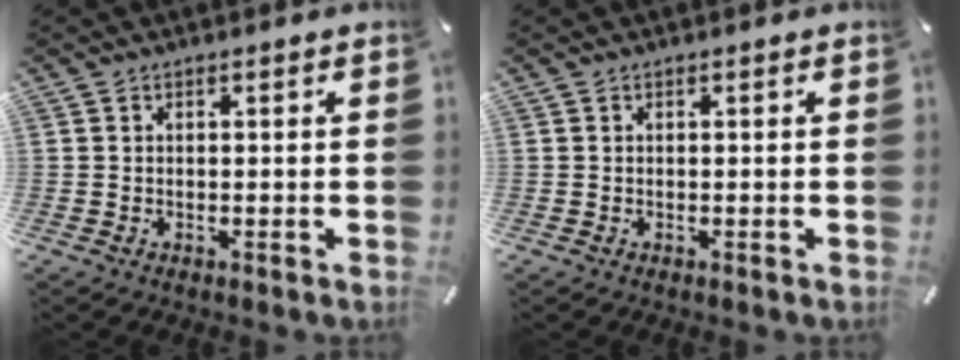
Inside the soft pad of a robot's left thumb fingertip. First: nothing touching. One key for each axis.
{"total": 0.0}